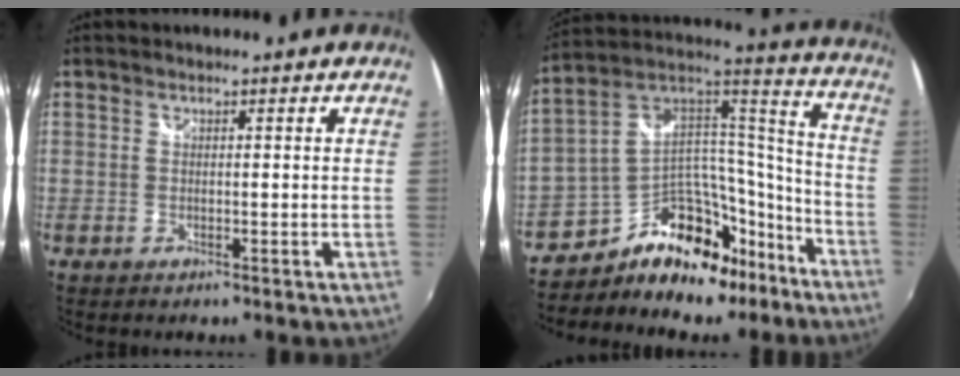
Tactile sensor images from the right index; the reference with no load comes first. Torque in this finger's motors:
{"motor_torque": [0.72, -0.63, 0.09, -0.01]}